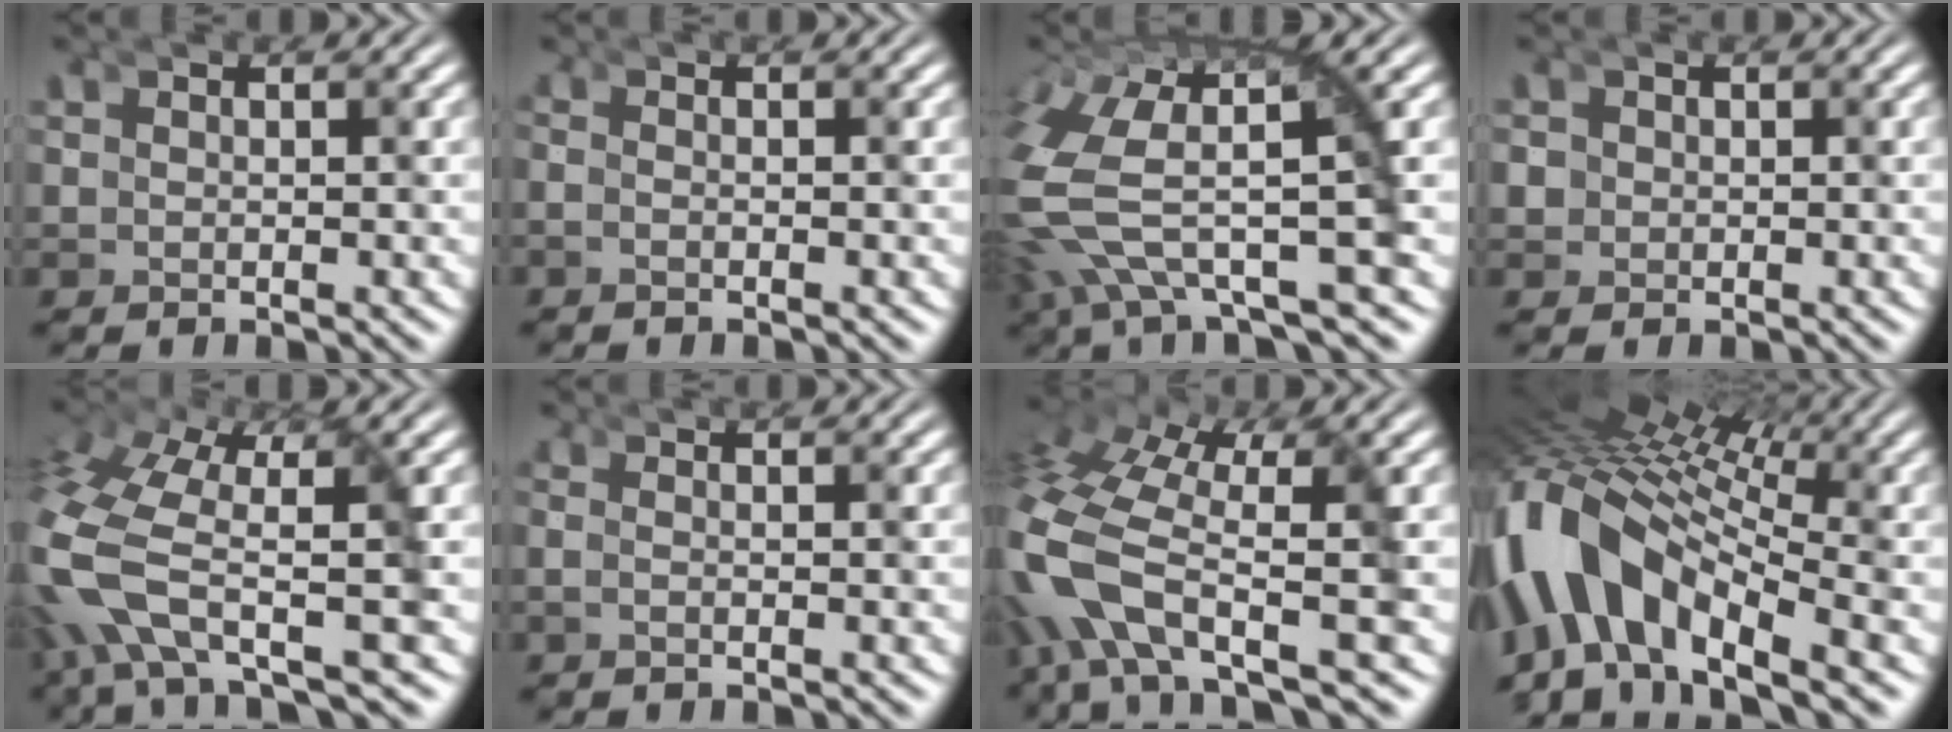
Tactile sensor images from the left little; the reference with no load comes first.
{"total": 1.1, "force": [-0.8, -0.7, 0.0], "torque": [0.004, 0.000, -0.019]}
{"total": 7.9, "force": [-2.6, 4.0, 6.3], "torque": [-0.176, -0.053, -0.030]}
{"total": 1.0, "force": [0.1, 1.0, 0.0], "torque": [-0.012, -0.009, 0.004]}
{"total": 7.2, "force": [-3.8, 2.9, 5.4], "torque": [-0.166, -0.059, -0.048]}
{"total": 1.0, "force": [-0.8, -0.6, 0.3], "torque": [-0.003, 0.001, -0.019]}
{"total": 7.5, "force": [-4.2, 3.8, 5.0], "torque": [-0.177, -0.062, -0.053]}
{"total": 11.7, "force": [-4.3, 7.9, 7.4], "torque": [-0.208, -0.051, -0.059]}